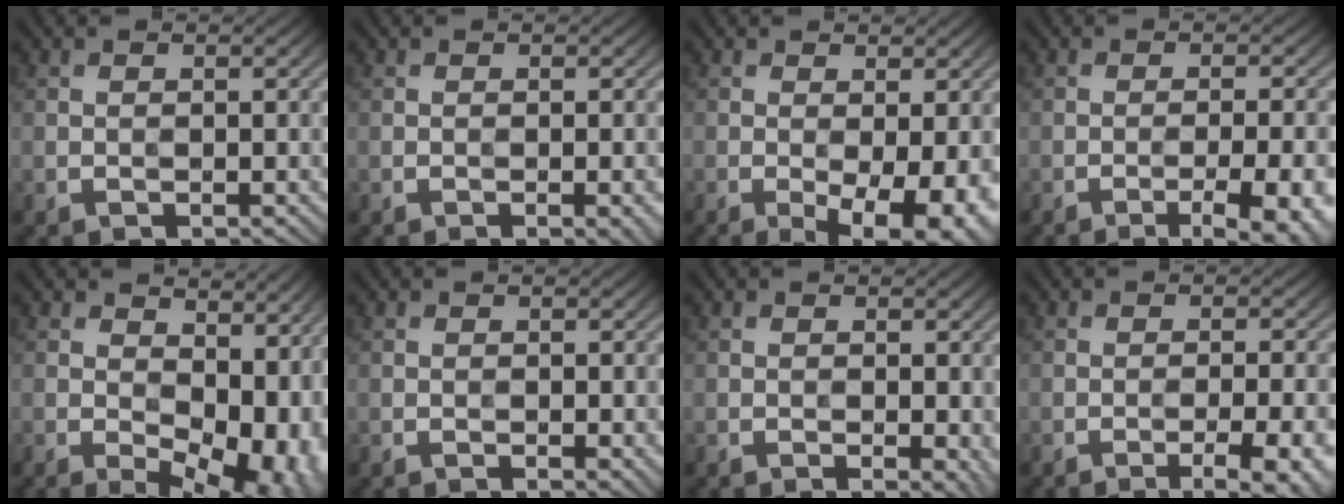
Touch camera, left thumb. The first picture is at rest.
{"total": 1.7, "force": [-0.7, 0.2, 1.5], "torque": [-0.020, 0.000, -0.009]}
{"total": 7.3, "force": [-2.2, 2.6, 6.4], "torque": [-0.102, -0.017, -0.024]}
{"total": 7.6, "force": [-4.0, 1.8, 6.2], "torque": [-0.090, 0.007, -0.048]}
{"total": 15.4, "force": [-0.5, 9.0, 12.5], "torque": [-0.144, -0.026, 0.027]}
{"total": 0.7, "force": [-0.1, 0.3, 0.7], "torque": [-0.011, -0.005, -0.001]}
{"total": 1.8, "force": [-0.2, 0.6, 1.6], "torque": [-0.022, -0.007, -0.002]}
{"total": 6.6, "force": [-3.6, 1.4, 5.4], "torque": [-0.078, 0.008, -0.044]}